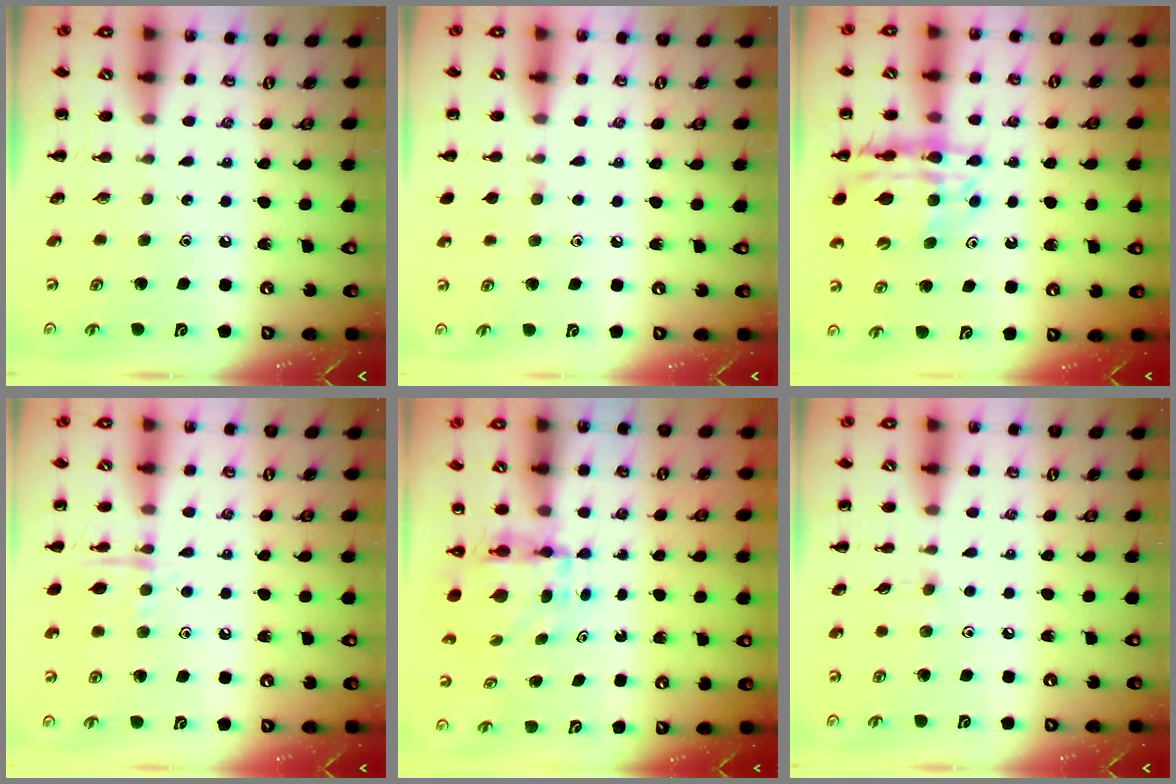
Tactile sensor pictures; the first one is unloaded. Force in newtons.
{"total": 5.3, "press": 4.9, "slide": 2.0}
{"total": 15.0, "press": 14.6, "slide": 3.6}
{"total": 8.8, "press": 8.8, "slide": 0.6}
{"total": 3.9, "press": 3.8, "slide": 0.3}
{"total": 3.5, "press": 3.2, "slide": 1.2}